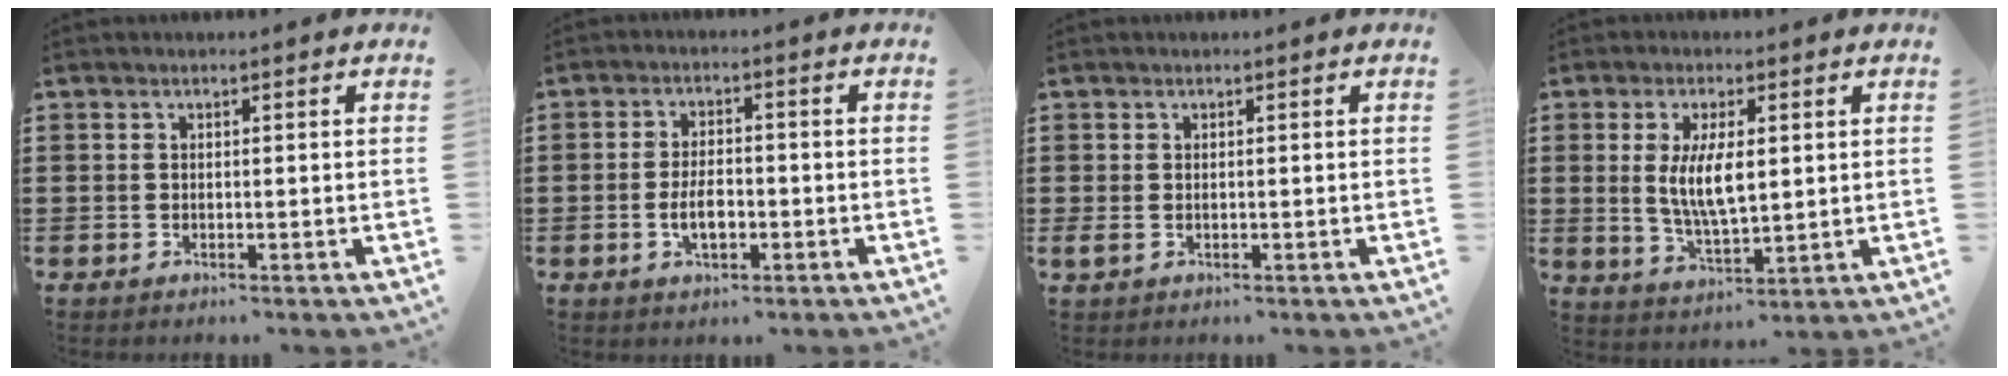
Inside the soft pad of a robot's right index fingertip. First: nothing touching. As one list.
[{"total": 4.4, "force": [-1.2, 2.1, 3.6], "torque": [-0.064, 0.000, -0.025]}, {"total": 0.5, "force": [0.0, 0.2, 0.5], "torque": [-0.010, 0.000, 0.000]}, {"total": 7.5, "force": [0.9, 2.8, 6.9], "torque": [-0.133, 0.002, 0.012]}]